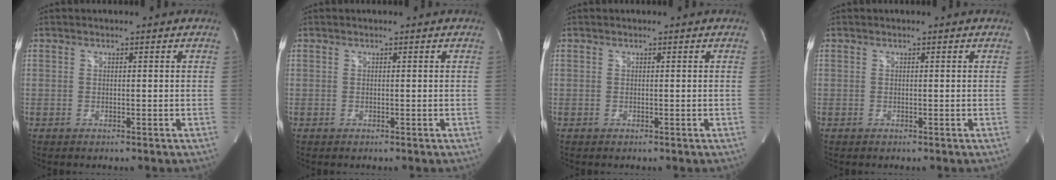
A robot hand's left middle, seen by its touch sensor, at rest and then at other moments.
{"total": 0.0}
{"total": 0.0}
{"total": 0.0}